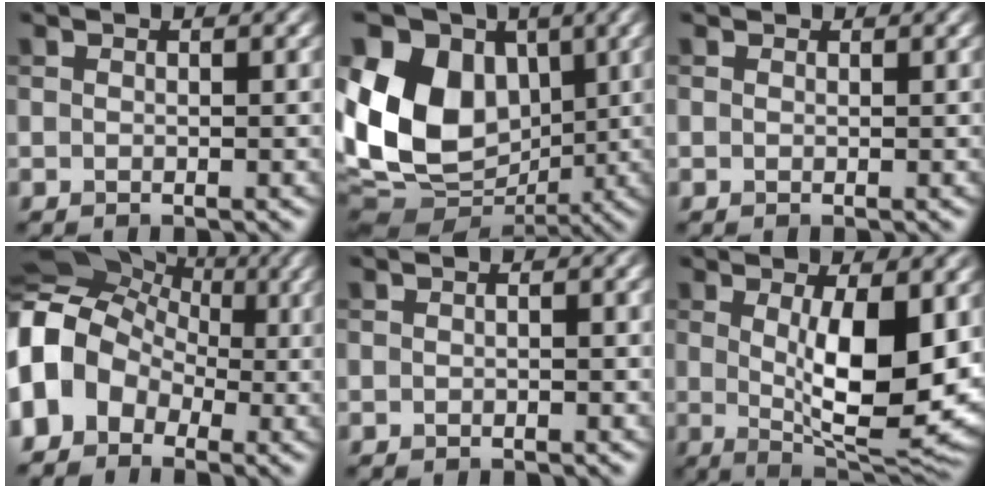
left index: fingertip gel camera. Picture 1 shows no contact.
{"total": 14.0, "force": [0.8, 10.6, 9.1], "torque": [-0.170, 0.009, 0.021]}
{"total": 0.5, "force": [0.4, 0.3, 0.1], "torque": [-0.004, -0.003, 0.004]}
{"total": 9.3, "force": [-2.3, 7.5, 5.0], "torque": [-0.100, 0.015, -0.058]}
{"total": 0.7, "force": [-0.5, 0.1, 0.5], "torque": [-0.011, -0.001, -0.009]}
{"total": 9.6, "force": [0.3, 3.1, 9.1], "torque": [-0.147, -0.022, 0.013]}